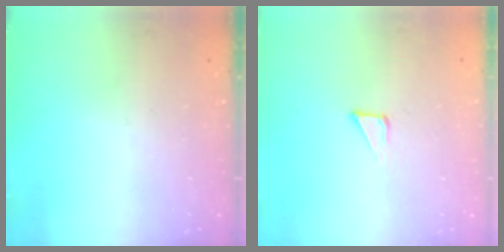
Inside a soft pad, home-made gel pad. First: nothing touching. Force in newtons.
{"total": 2.8, "press": 2.8, "slide": 0.1}